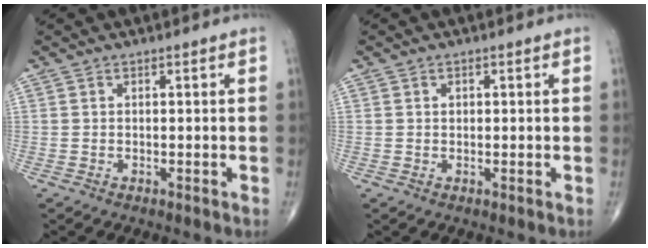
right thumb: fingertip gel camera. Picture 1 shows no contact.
{"total": 0.9, "force": [0.3, 0.7, 0.5], "torque": [-0.005, 0.001, 0.005]}